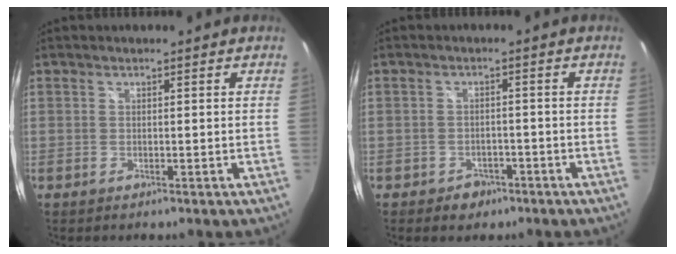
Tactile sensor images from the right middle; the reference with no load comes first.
{"total": 3.9, "force": [-2.5, 2.8, 0.9], "torque": [-0.026, 0.002, -0.031]}